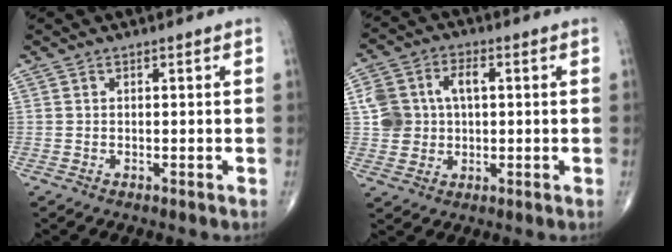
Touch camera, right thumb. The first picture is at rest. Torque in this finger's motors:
{"motor_torque": [0.93, 1.42, 0.74, 0.10, 0.06]}